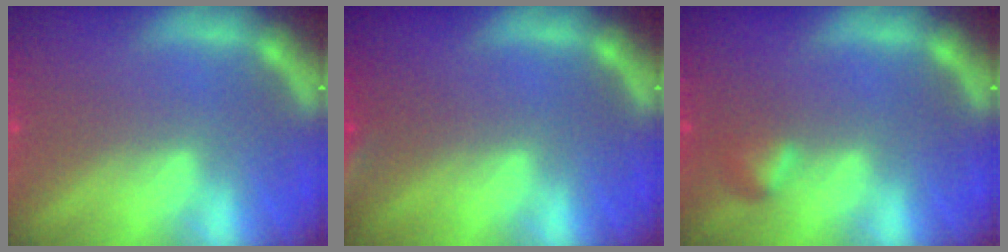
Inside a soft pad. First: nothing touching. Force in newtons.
{"total": 2.4}
{"total": 1.4}